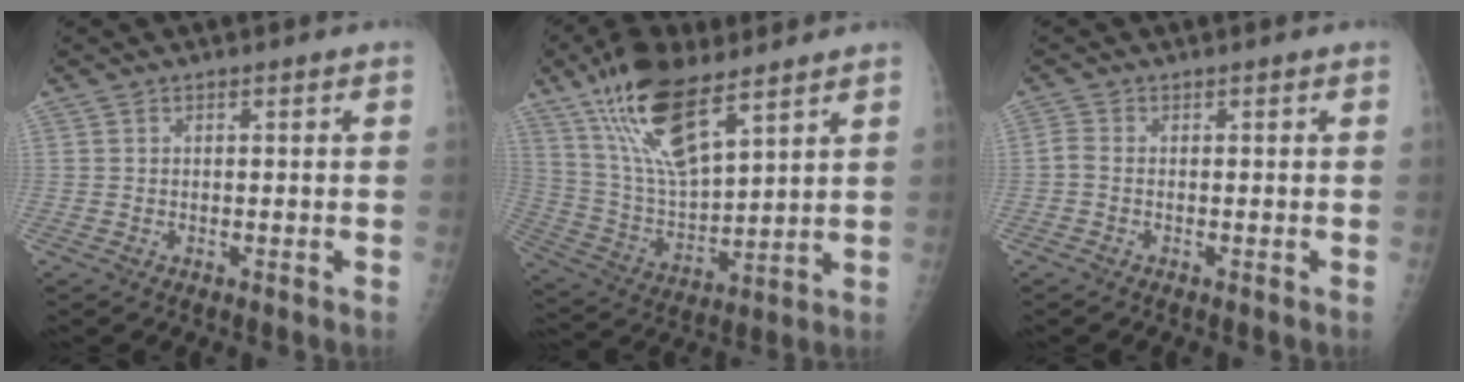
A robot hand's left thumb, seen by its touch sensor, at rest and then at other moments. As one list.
[{"total": 17.2, "force": [10.8, 6.2, 12.0], "torque": [-0.208, -0.045, 0.214]}, {"total": 1.2, "force": [-0.3, 0.6, 1.1], "torque": [-0.028, -0.002, -0.013]}]